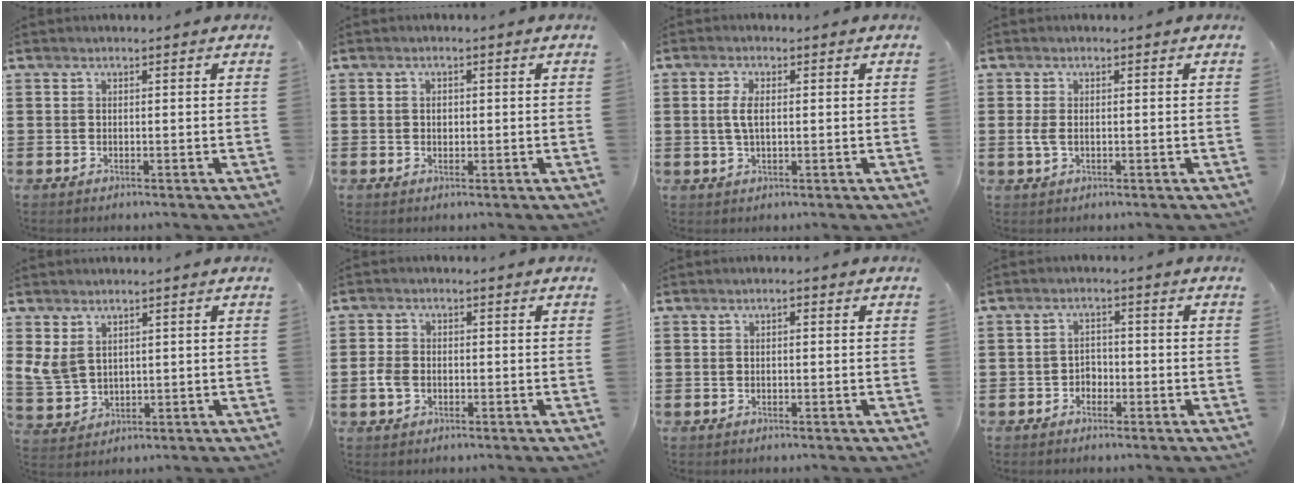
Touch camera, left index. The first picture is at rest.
{"total": 1.1, "force": [0.2, 0.9, 0.7], "torque": [-0.015, 0.006, 0.004]}
{"total": 3.6, "force": [0.4, 1.5, 3.3], "torque": [-0.082, -0.001, 0.001]}
{"total": 2.3, "force": [-0.1, 1.2, 2.0], "torque": [-0.055, -0.003, -0.006]}
{"total": 4.0, "force": [1.9, 2.7, 2.2], "torque": [-0.073, -0.003, 0.033]}
{"total": 3.0, "force": [-0.6, 2.2, 2.0], "torque": [-0.054, -0.002, -0.015]}
{"total": 0.7, "force": [-0.1, 0.4, 0.5], "torque": [-0.011, 0.001, -0.003]}
{"total": 2.0, "force": [-1.4, 1.3, 0.5], "torque": [-0.016, 0.005, -0.032]}